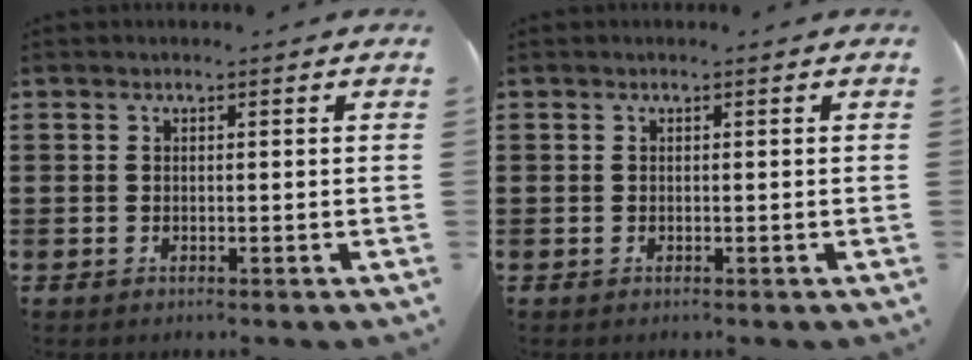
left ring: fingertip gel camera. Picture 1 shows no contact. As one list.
[{"total": 0.0}]